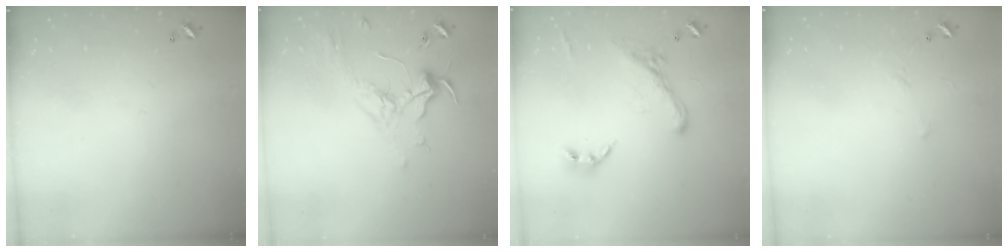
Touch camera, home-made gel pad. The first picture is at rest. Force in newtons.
{"total": 2.0, "press": 1.9, "slide": 0.7}
{"total": 5.1, "press": 4.9, "slide": 1.4}
{"total": 7.0, "press": 7.0, "slide": 0.7}